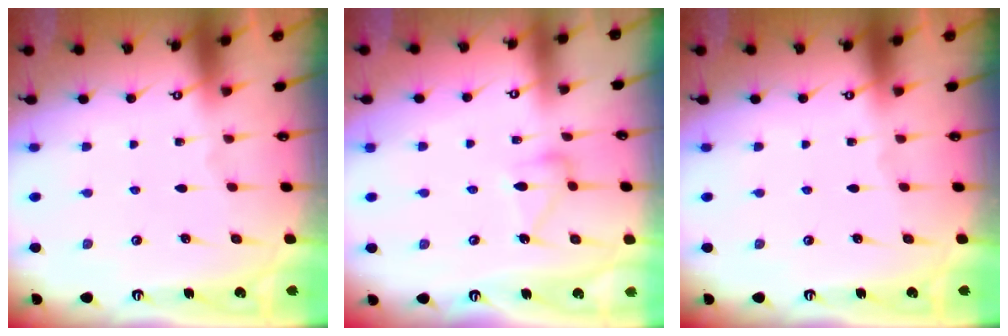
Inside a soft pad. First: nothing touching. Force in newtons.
{"total": 9.8, "press": 9.8, "slide": 0.2}
{"total": 0.0}